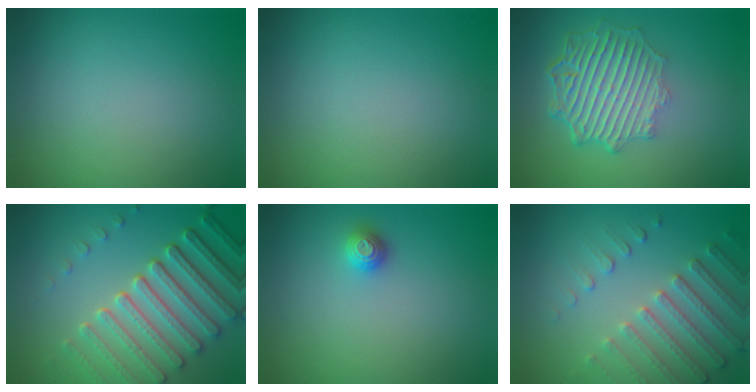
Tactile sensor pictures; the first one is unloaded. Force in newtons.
{"total": 0.0}
{"total": 6.4, "press": 4.8, "slide": 4.2}
{"total": 7.5, "press": 5.7, "slide": 4.9}
{"total": 1.0, "press": 1.0, "slide": 0.3}
{"total": 4.8, "press": 3.7, "slide": 3.1}